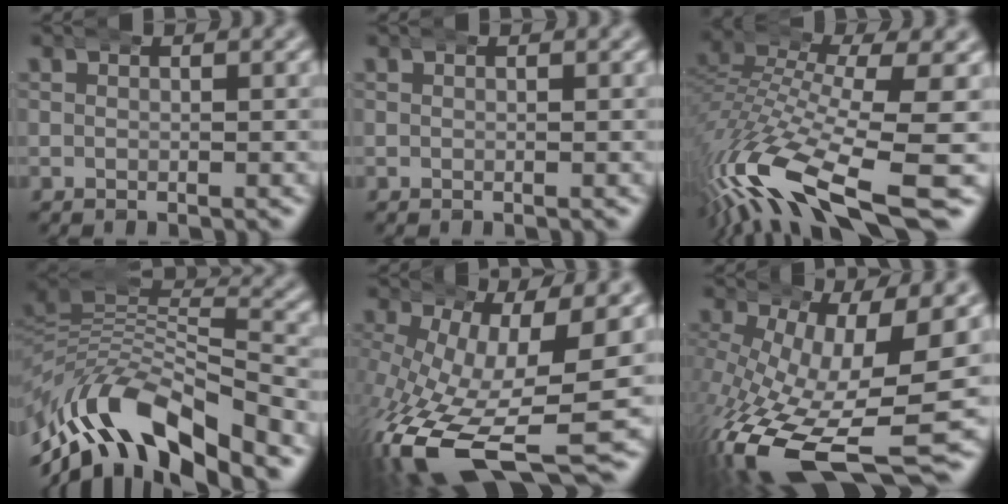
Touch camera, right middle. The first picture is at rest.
{"total": 0.0}
{"total": 9.5, "force": [-5.4, 3.3, 7.1], "torque": [-0.153, -0.035, -0.074]}
{"total": 12.7, "force": [-3.6, 8.6, 8.6], "torque": [-0.178, -0.026, -0.055]}
{"total": 12.8, "force": [-6.2, 5.7, 9.6], "torque": [-0.198, -0.070, -0.067]}
{"total": 13.9, "force": [-6.7, 5.9, 10.6], "torque": [-0.206, -0.070, -0.072]}